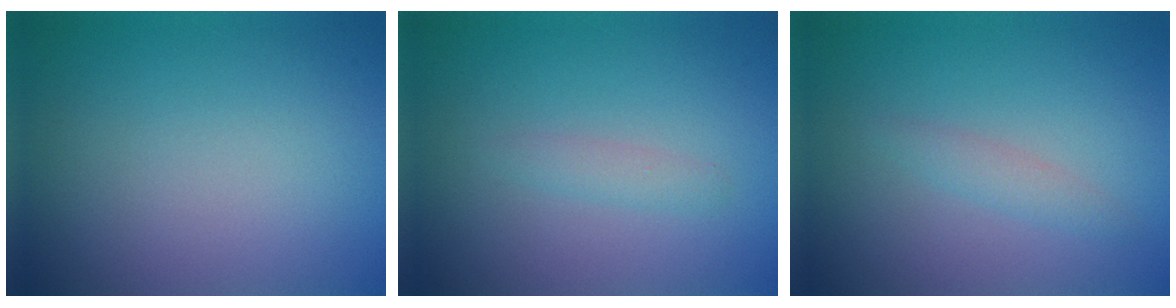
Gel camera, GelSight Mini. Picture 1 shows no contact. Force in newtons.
{"total": 1.1, "press": 1.1, "slide": 0.0}
{"total": 1.3, "press": 1.3, "slide": 0.0}